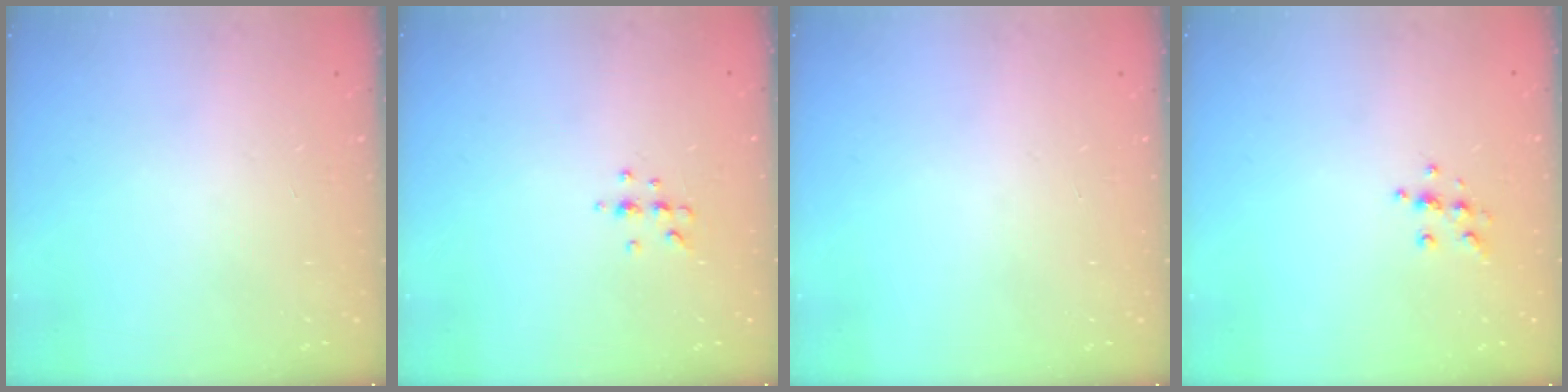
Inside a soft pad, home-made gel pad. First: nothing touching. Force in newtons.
{"total": 4.7, "press": 4.6, "slide": 1.1}
{"total": 0.0}
{"total": 6.4, "press": 6.3, "slide": 1.2}